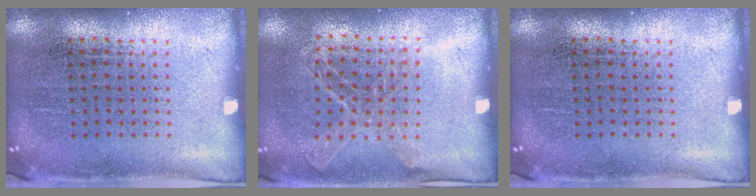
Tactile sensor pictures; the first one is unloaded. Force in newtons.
{"total": 1.1, "press": 1.1, "slide": 0.3}
{"total": 0.0}